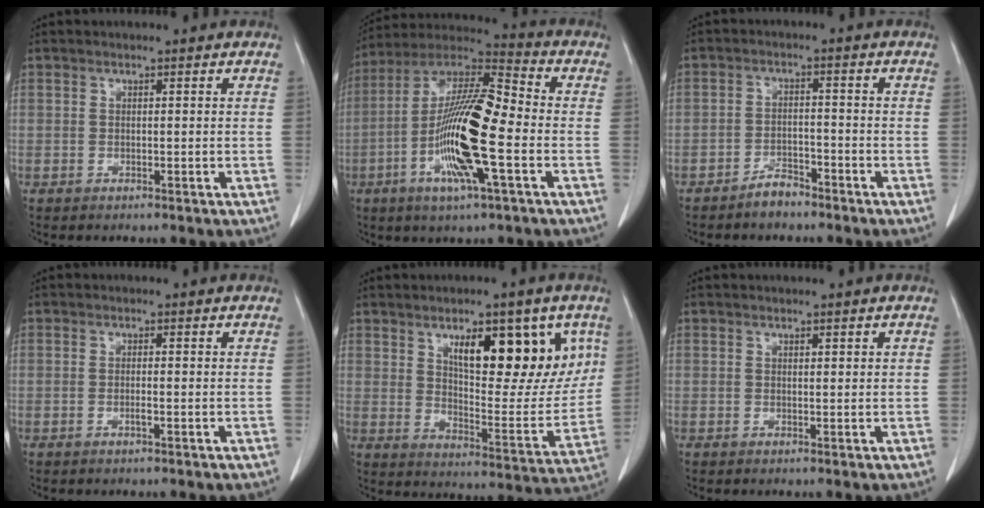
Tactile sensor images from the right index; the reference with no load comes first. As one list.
[{"total": 17.3, "force": [-4.1, 2.1, 16.7], "torque": [-0.331, -0.003, -0.078]}, {"total": 3.4, "force": [-2.9, 1.5, 1.1], "torque": [-0.017, 0.006, -0.049]}, {"total": 1.1, "force": [-0.5, 0.0, 1.0], "torque": [-0.024, -0.001, -0.008]}, {"total": 17.0, "force": [7.4, 5.7, 14.2], "torque": [-0.192, -0.002, 0.118]}, {"total": 0.7, "force": [0.4, 0.3, 0.6], "torque": [-0.008, 0.000, 0.005]}]